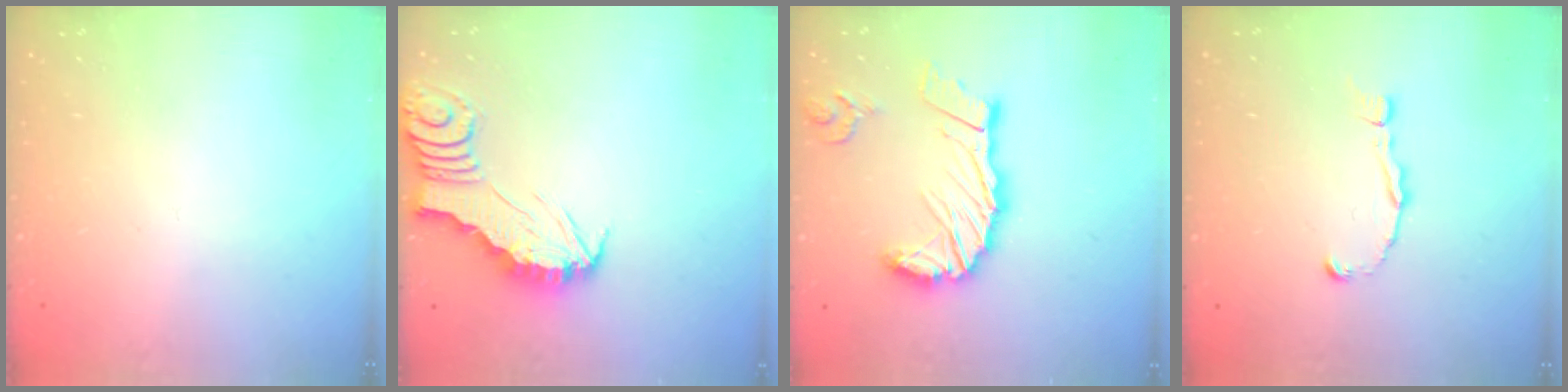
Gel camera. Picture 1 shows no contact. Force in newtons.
{"total": 2.4, "press": 2.4, "slide": 0.2}
{"total": 17.4, "press": 17.3, "slide": 2.1}
{"total": 2.4, "press": 2.3, "slide": 0.4}